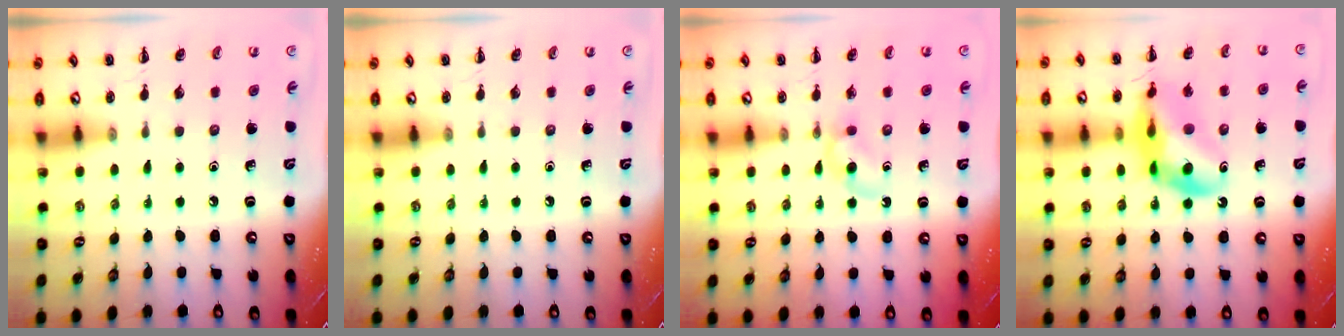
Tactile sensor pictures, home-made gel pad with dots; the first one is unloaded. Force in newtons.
{"total": 0.0}
{"total": 3.0, "press": 2.8, "slide": 1.1}
{"total": 15.0, "press": 14.4, "slide": 4.0}